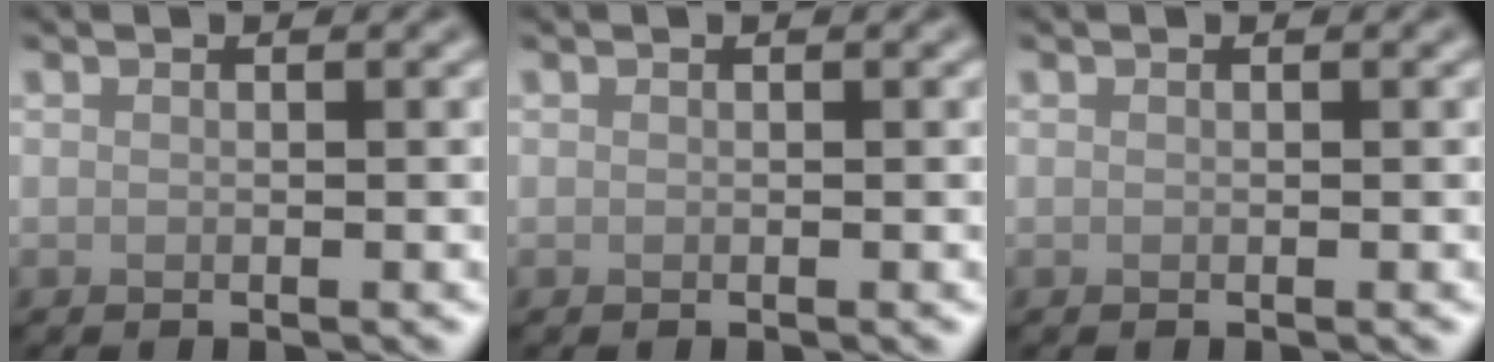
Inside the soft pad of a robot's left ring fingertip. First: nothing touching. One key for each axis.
{"total": 0.0}
{"total": 0.0}